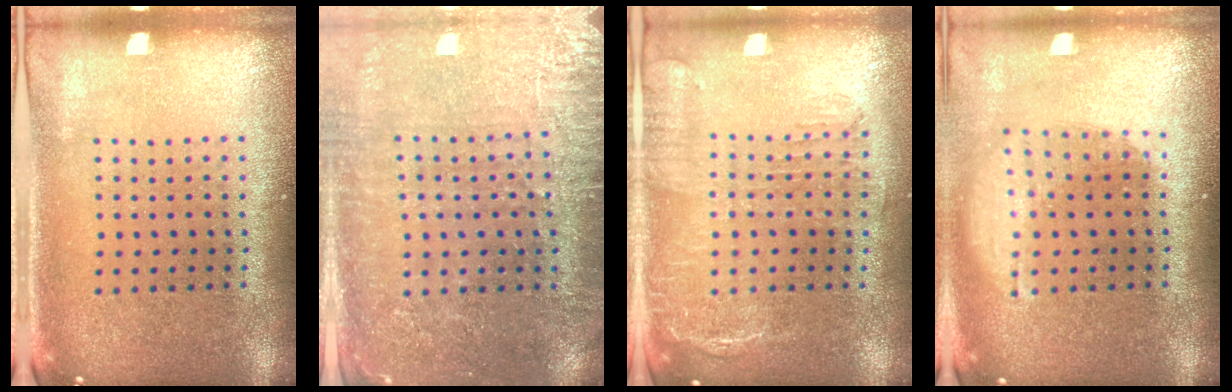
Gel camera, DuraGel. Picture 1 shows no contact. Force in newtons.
{"total": 3.0, "press": 2.8, "slide": 0.9}
{"total": 1.8, "press": 1.5, "slide": 1.1}
{"total": 1.6, "press": 1.2, "slide": 1.0}